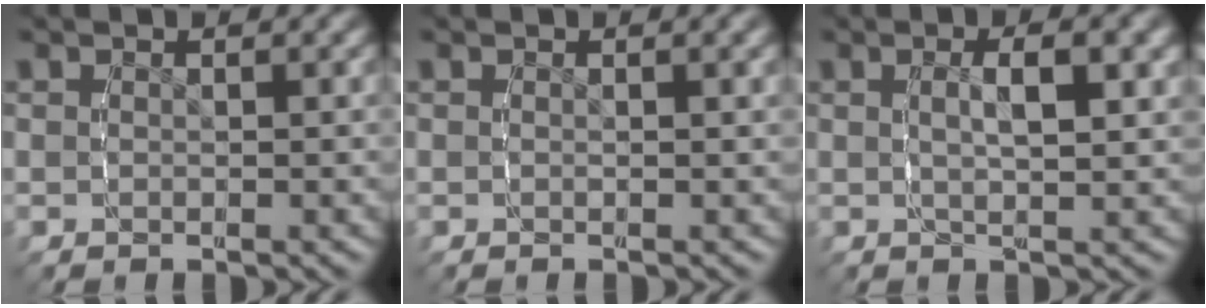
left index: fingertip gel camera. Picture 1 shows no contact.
{"total": 0.7, "force": [0.0, -0.1, 0.7], "torque": [-0.012, 0.001, -0.002]}
{"total": 3.3, "force": [0.5, 1.0, 3.2], "torque": [-0.052, -0.002, 0.009]}